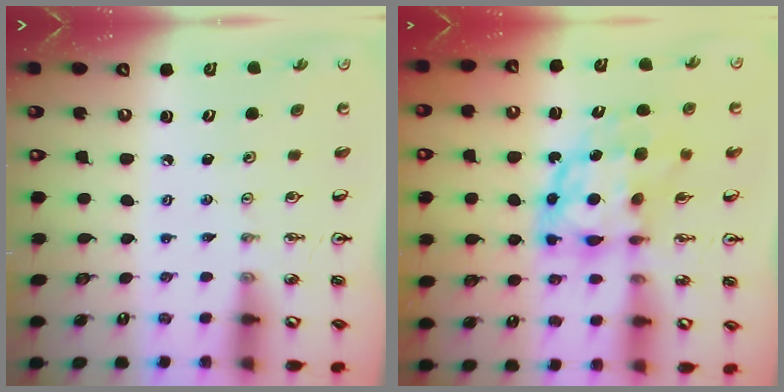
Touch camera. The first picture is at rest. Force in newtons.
{"total": 10.1, "press": 10.0, "slide": 1.0}